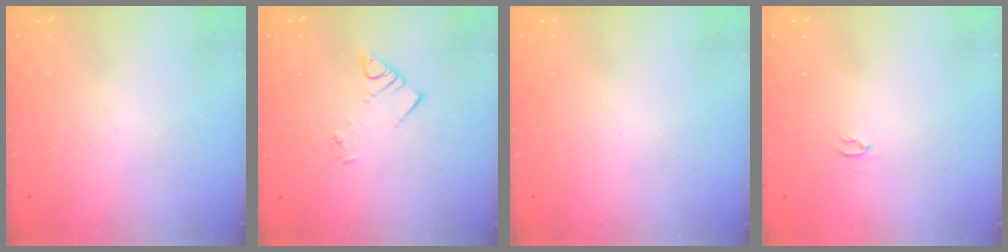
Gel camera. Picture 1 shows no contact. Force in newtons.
{"total": 3.8, "press": 3.7, "slide": 0.6}
{"total": 0.0}
{"total": 2.0, "press": 2.0, "slide": 0.3}